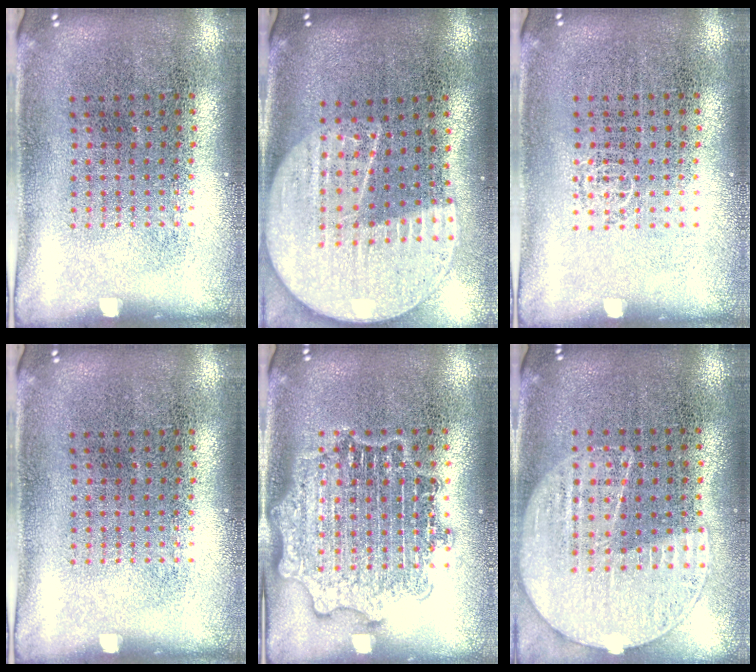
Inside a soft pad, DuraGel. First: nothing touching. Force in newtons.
{"total": 2.3, "press": 2.0, "slide": 1.1}
{"total": 0.6, "press": 0.6, "slide": 0.1}
{"total": 0.0}
{"total": 2.7, "press": 2.7, "slide": 0.4}
{"total": 1.1, "press": 1.1, "slide": 0.4}